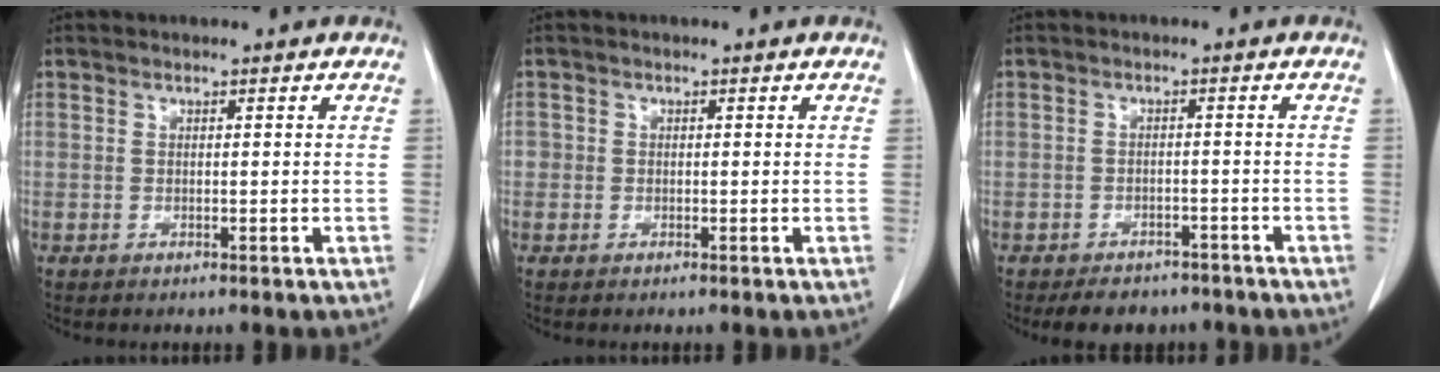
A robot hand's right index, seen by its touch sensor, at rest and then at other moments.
{"total": 1.0, "force": [-0.1, 1.0, 0.2], "torque": [0.007, 0.004, -0.004]}
{"total": 6.0, "force": [-4.9, 3.2, 1.4], "torque": [-0.011, 0.007, -0.065]}